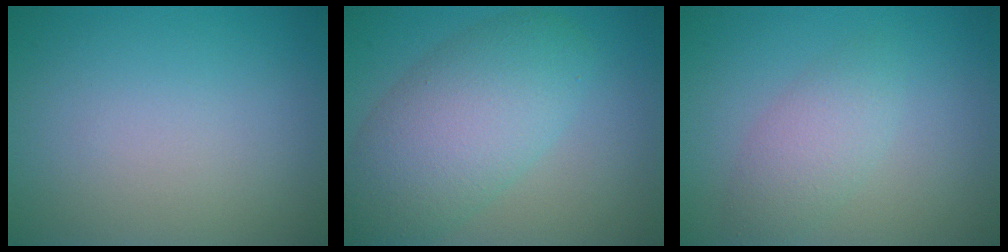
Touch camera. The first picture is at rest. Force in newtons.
{"total": 7.6, "press": 7.6, "slide": 0.4}
{"total": 2.7, "press": 2.7, "slide": 0.1}